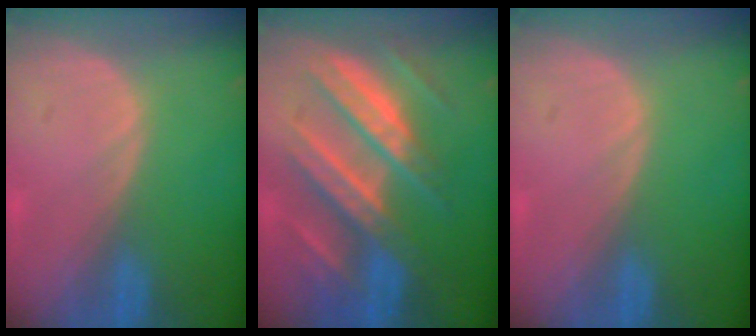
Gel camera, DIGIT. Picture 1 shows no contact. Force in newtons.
{"total": 11.2, "press": 11.1, "slide": 1.0}
{"total": 0.0}